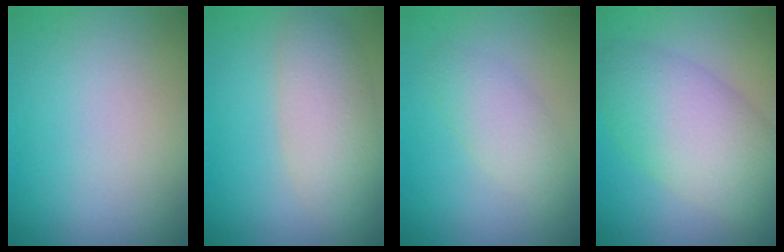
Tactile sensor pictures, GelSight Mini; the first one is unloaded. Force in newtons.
{"total": 4.6, "press": 4.6, "slide": 0.2}
{"total": 2.5, "press": 2.5, "slide": 0.2}
{"total": 7.7, "press": 7.6, "slide": 0.2}